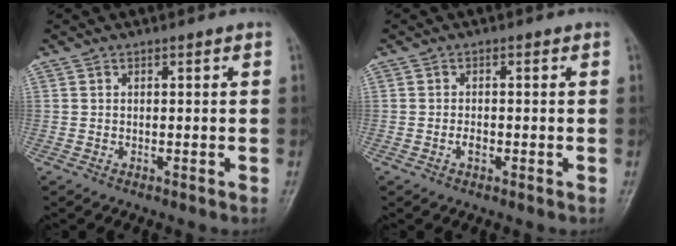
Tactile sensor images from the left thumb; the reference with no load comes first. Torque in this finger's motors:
{"motor_torque": [-0.17, 0.18, 0.21, 0.12, 0.01]}